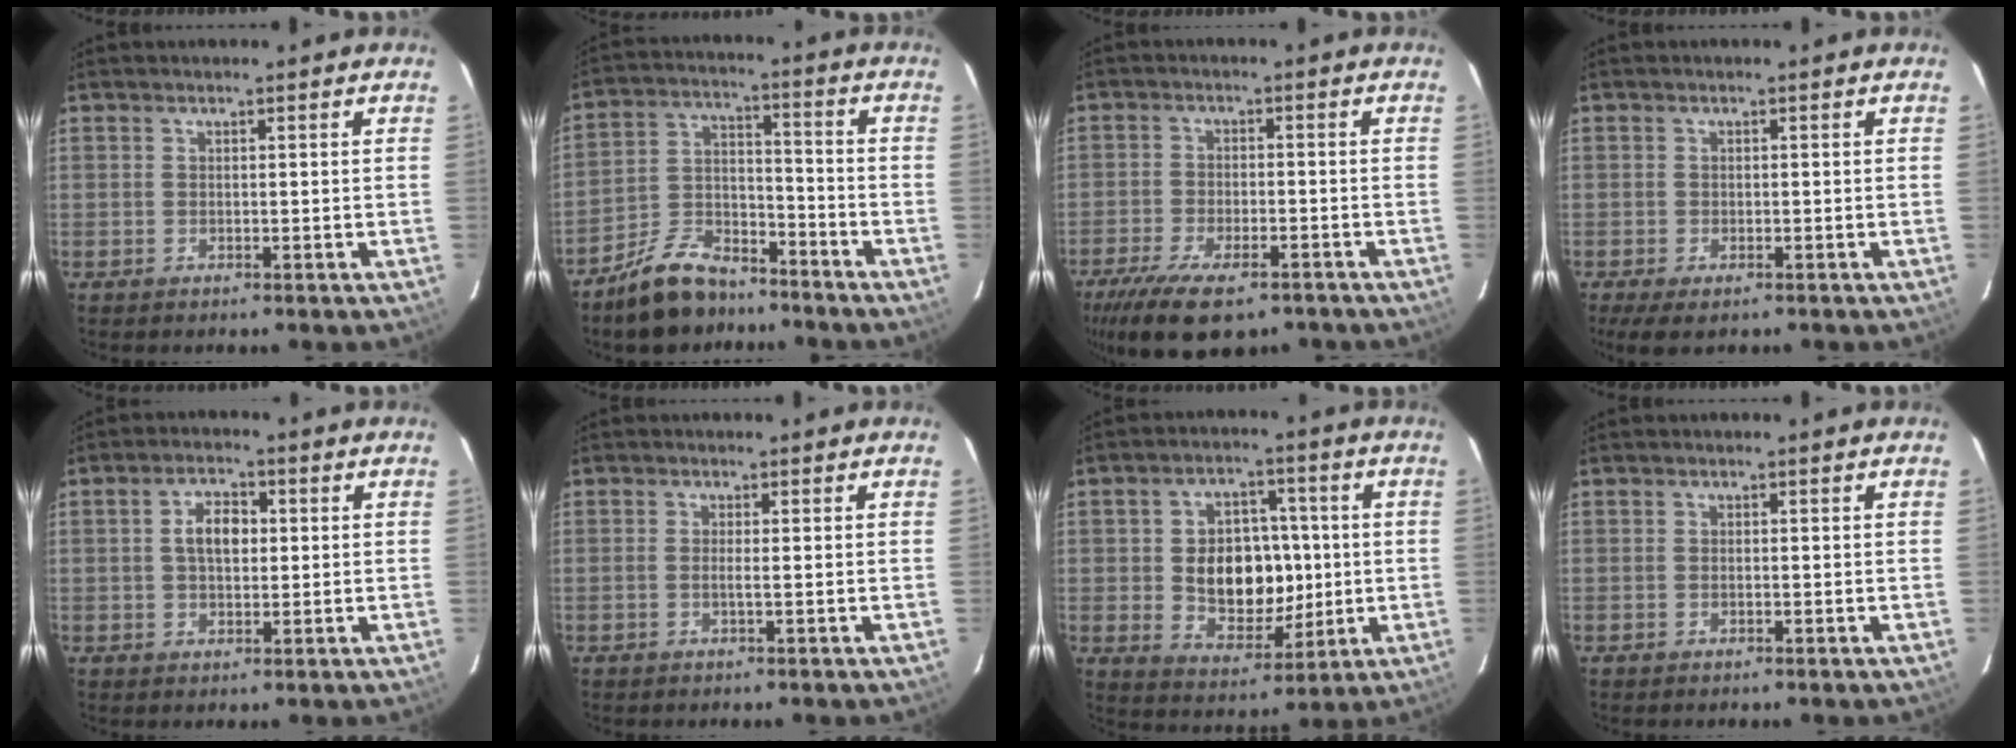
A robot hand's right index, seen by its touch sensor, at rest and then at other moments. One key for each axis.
{"total": 12.0, "fx": -9.5, "fy": 5.5, "fz": 4.9, "tx": -0.110, "ty": 0.029, "tz": -0.159}
{"total": 14.8, "fx": -10.5, "fy": 5.6, "fz": 8.9, "tx": -0.194, "ty": -0.041, "tz": -0.169}
{"total": 4.6, "fx": -3.0, "fy": 1.8, "fz": 3.0, "tx": -0.062, "ty": -0.021, "tz": -0.049}
{"total": 5.1, "fx": 0.7, "fy": 3.0, "fz": 4.1, "tx": -0.074, "ty": 0.014, "tz": 0.013}
{"total": 1.2, "fx": -0.3, "fy": -0.3, "fz": 1.1, "tx": -0.020, "ty": -0.002, "tz": -0.008}
{"total": 12.7, "fx": -0.2, "fy": 9.1, "fz": 8.9, "tx": -0.173, "ty": 0.009, "tz": 0.014}
{"total": 0.6, "fx": -0.2, "fy": 0.1, "fz": 0.6, "tx": -0.012, "ty": 0.001, "tz": -0.005}